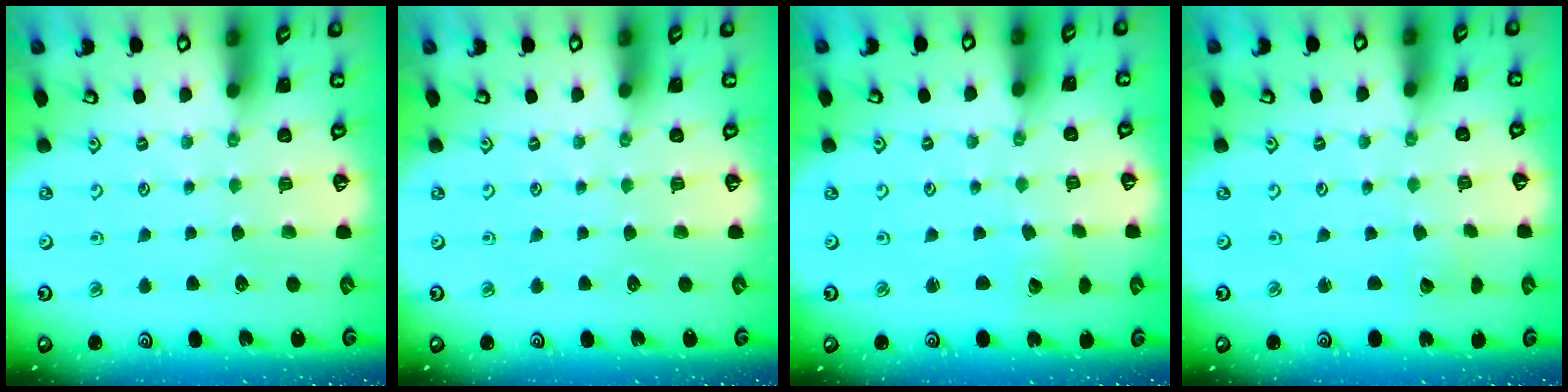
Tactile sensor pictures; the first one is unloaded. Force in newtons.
{"total": 0.0}
{"total": 2.0, "press": 2.0, "slide": 0.1}
{"total": 1.3, "press": 1.3, "slide": 0.0}